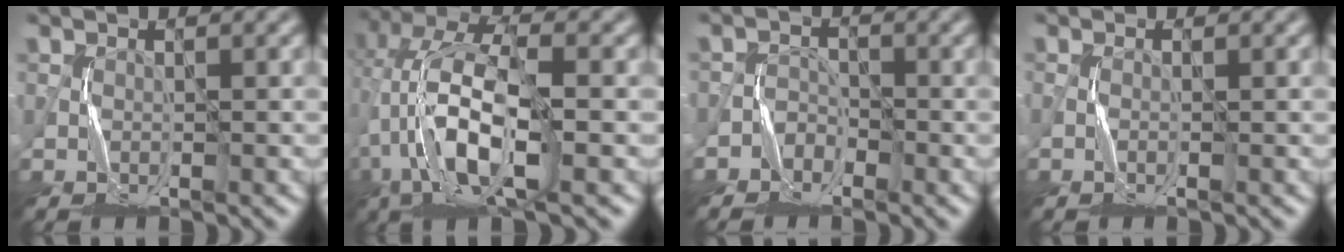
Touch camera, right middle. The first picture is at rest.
{"total": 10.3, "force": [-1.8, 3.9, 9.4], "torque": [-0.193, 0.020, -0.046]}
{"total": 1.7, "force": [-1.2, 1.1, 0.2], "torque": [0.004, 0.011, -0.025]}
{"total": 0.7, "force": [-0.3, 0.1, 0.6], "torque": [-0.016, 0.001, -0.007]}